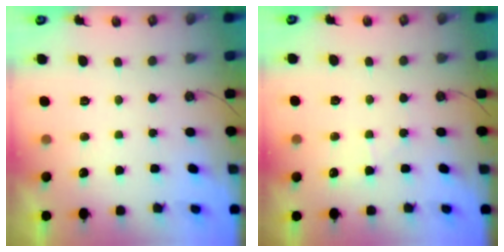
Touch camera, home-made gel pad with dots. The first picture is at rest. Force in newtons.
{"total": 5.0, "press": 4.9, "slide": 0.7}